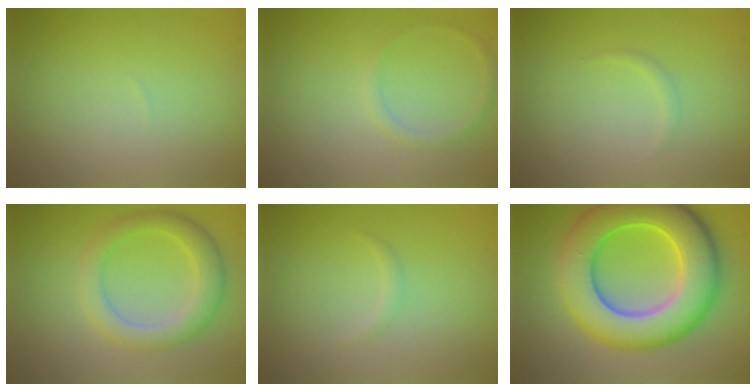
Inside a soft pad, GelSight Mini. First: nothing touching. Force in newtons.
{"total": 0.9, "press": 0.9, "slide": 0.1}
{"total": 0.5, "press": 0.5, "slide": 0.1}
{"total": 3.7, "press": 3.7, "slide": 0.3}
{"total": 0.6, "press": 0.6, "slide": 0.0}
{"total": 11.2, "press": 11.2, "slide": 0.2}